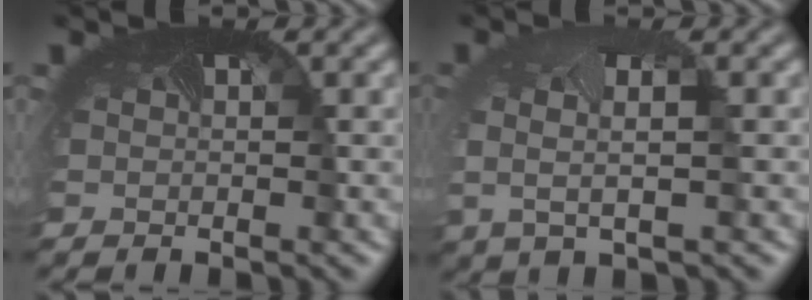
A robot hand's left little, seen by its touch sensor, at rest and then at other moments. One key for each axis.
{"total": 2.4, "fx": 0.1, "fy": 0.7, "fz": 2.3, "tx": -0.062, "ty": -0.005, "tz": -0.001}